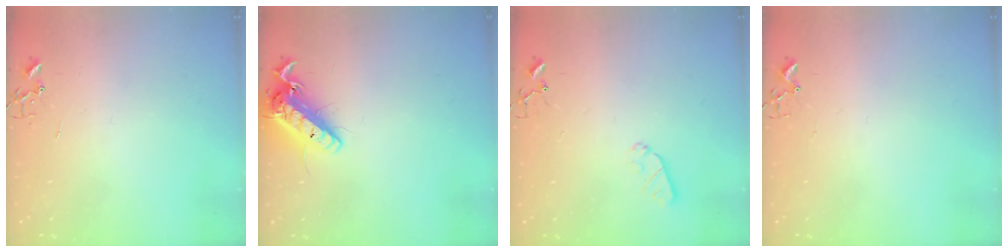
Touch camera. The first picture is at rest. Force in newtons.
{"total": 15.1, "press": 14.8, "slide": 3.3}
{"total": 5.2, "press": 5.2, "slide": 0.8}
{"total": 1.7, "press": 1.6, "slide": 0.2}